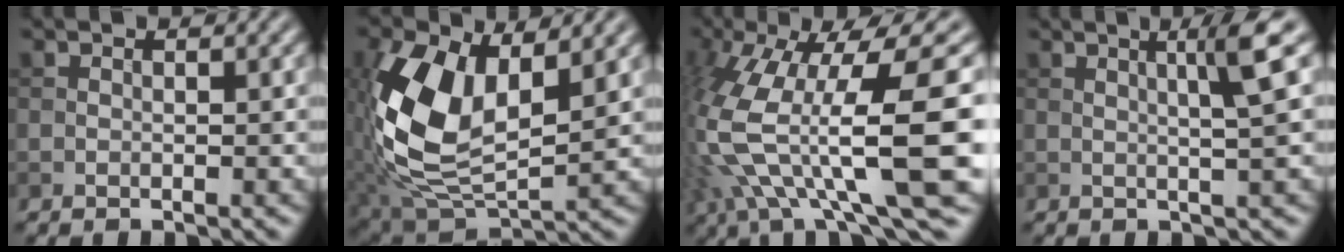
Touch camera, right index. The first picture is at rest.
{"total": 10.4, "force": [1.4, 5.8, 8.5], "torque": [-0.191, -0.005, 0.026]}
{"total": 15.2, "force": [-1.1, 5.1, 14.2], "torque": [-0.284, 0.005, -0.008]}
{"total": 3.8, "force": [1.1, 0.2, 3.6], "torque": [-0.053, 0.008, 0.018]}